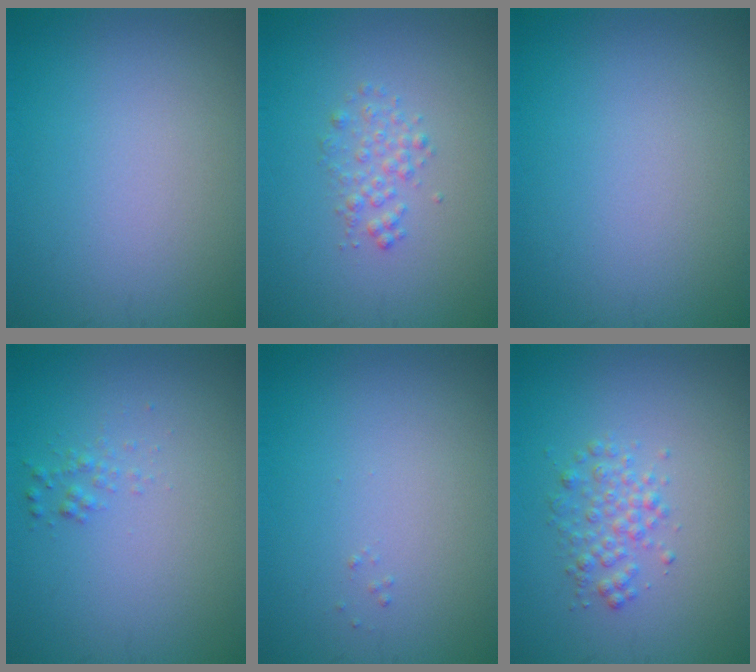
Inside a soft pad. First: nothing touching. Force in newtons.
{"total": 1.5, "press": 1.5, "slide": 0.0}
{"total": 0.0}
{"total": 0.8, "press": 0.8, "slide": 0.0}
{"total": 0.0}
{"total": 2.0, "press": 2.0, "slide": 0.0}